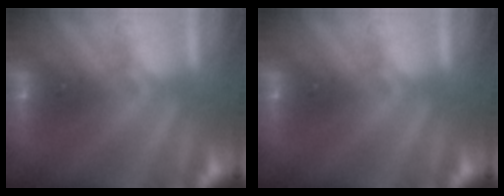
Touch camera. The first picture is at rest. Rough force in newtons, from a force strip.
{"total": 0.0}